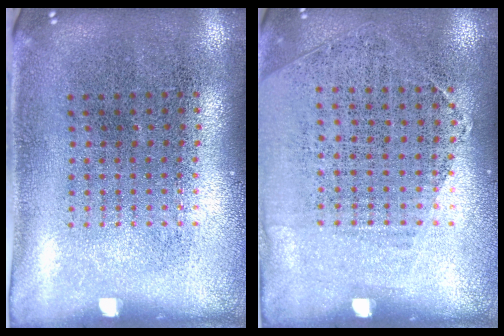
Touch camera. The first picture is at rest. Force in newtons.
{"total": 1.2, "press": 1.0, "slide": 0.7}